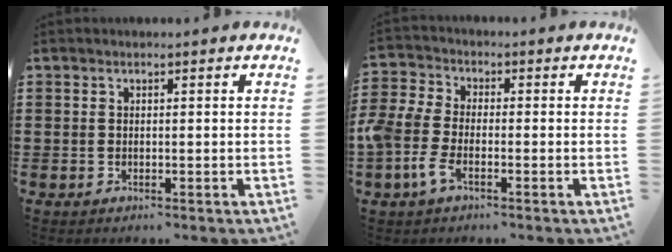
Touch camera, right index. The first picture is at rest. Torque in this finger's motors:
{"motor_torque": [1.44, -0.69, 0.27, 0.21]}